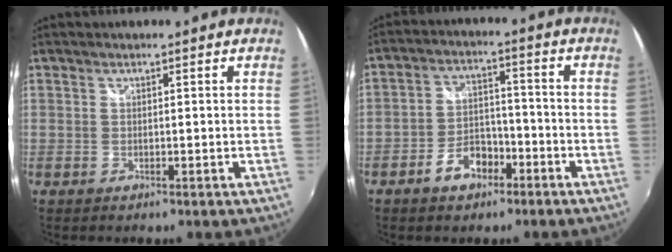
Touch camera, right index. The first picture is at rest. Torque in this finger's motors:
{"motor_torque": [0.80, -0.54, 0.35, 0.06]}